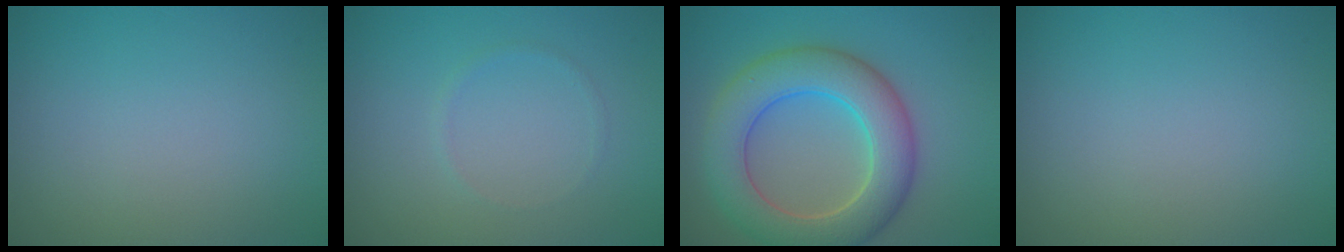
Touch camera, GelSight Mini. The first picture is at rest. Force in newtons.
{"total": 0.6, "press": 0.6, "slide": 0.1}
{"total": 7.9, "press": 7.9, "slide": 0.4}
{"total": 0.0}